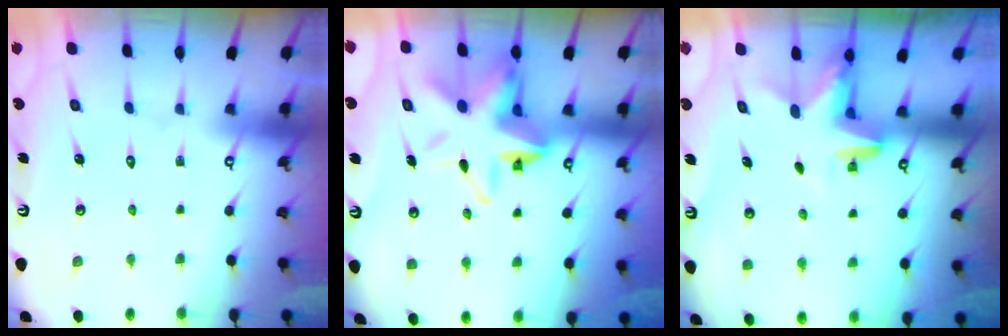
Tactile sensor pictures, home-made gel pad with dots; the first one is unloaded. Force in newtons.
{"total": 12.5, "press": 12.4, "slide": 1.7}
{"total": 3.4, "press": 3.4, "slide": 0.1}